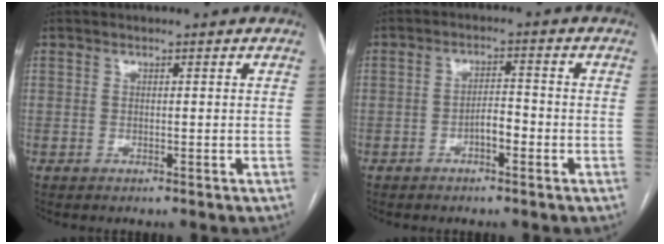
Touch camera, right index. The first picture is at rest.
{"total": 3.2, "force": [-1.4, 1.1, 2.7], "torque": [-0.042, 0.009, -0.023]}